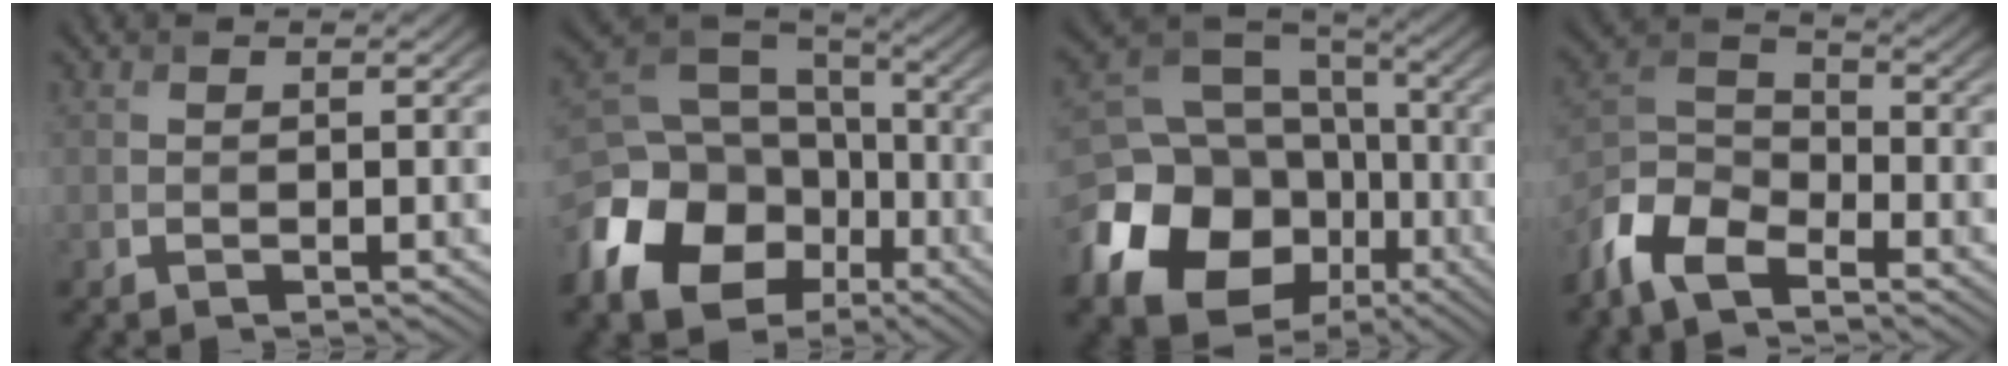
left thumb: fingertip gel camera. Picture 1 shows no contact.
{"total": 15.6, "force": [-6.9, 11.4, 8.1], "torque": [-0.210, -0.043, -0.123]}
{"total": 18.8, "force": [-7.4, 14.9, 8.9], "torque": [-0.218, -0.046, -0.133]}
{"total": 8.4, "force": [-6.0, 3.7, 4.4], "torque": [-0.103, -0.008, -0.141]}